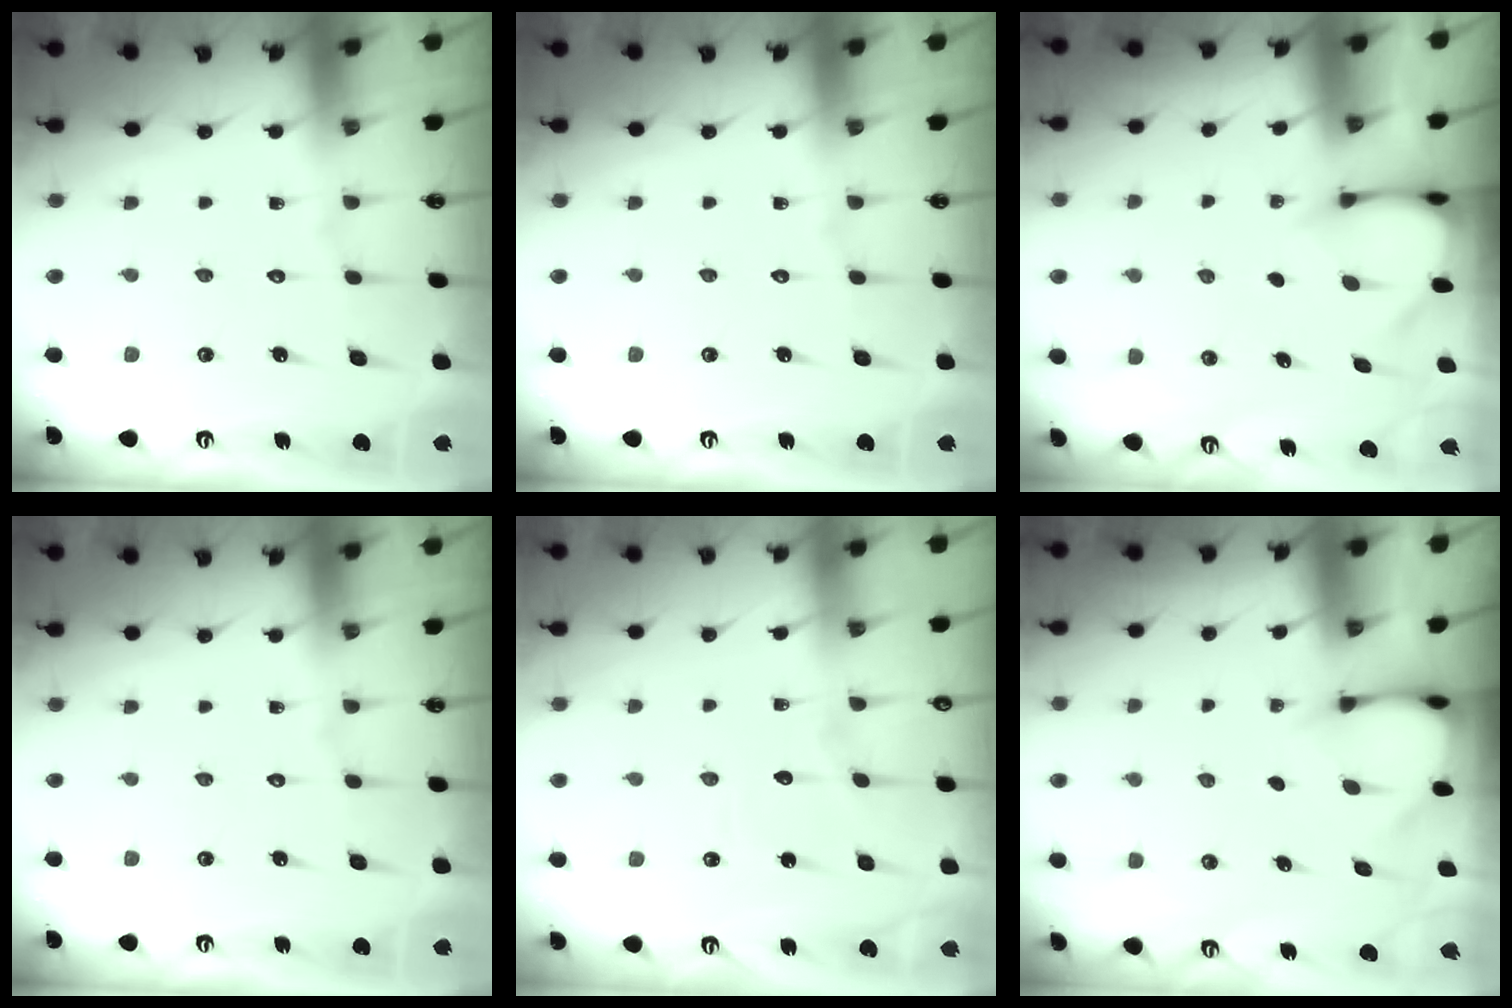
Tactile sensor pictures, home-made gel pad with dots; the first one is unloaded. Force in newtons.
{"total": 0.0}
{"total": 3.2, "press": 3.2, "slide": 0.3}
{"total": 0.0}
{"total": 4.8, "press": 4.8, "slide": 0.6}
{"total": 3.3, "press": 3.3, "slide": 0.3}